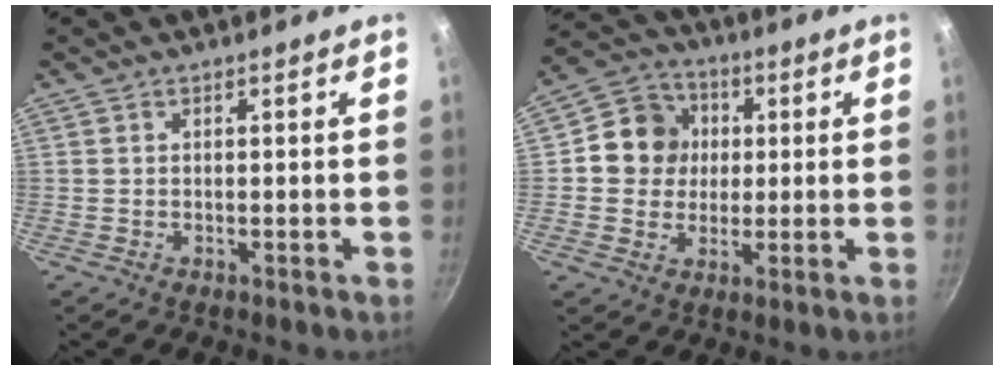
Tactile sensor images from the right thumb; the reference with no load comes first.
{"total": 10.3, "force": [1.3, 9.5, 3.8], "torque": [-0.027, 0.014, 0.008]}